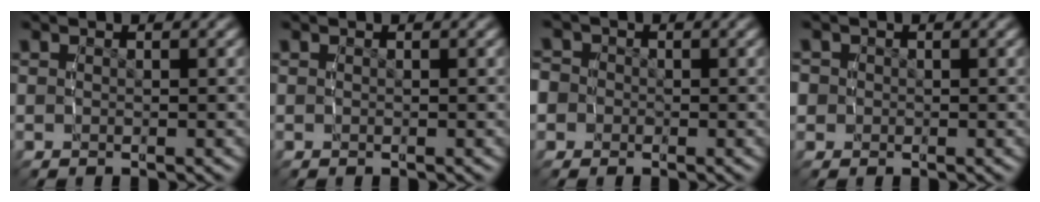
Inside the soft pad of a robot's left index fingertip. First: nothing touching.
{"total": 0.0}
{"total": 5.4, "force": [-0.5, 5.1, 1.6], "torque": [-0.058, -0.008, -0.018]}
{"total": 2.5, "force": [-0.2, 2.4, 0.6], "torque": [-0.029, -0.008, -0.001]}